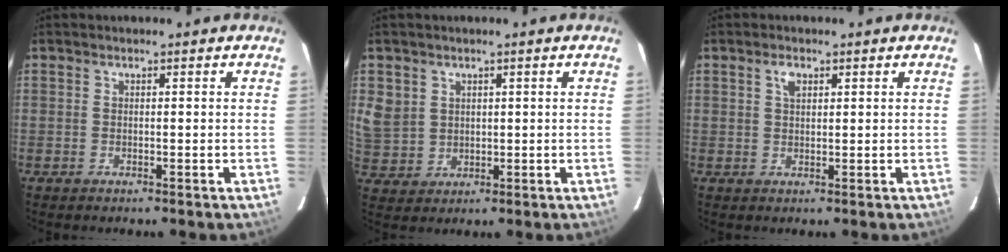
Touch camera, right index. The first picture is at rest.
{"total": 7.3, "force": [2.1, 6.6, 2.4], "torque": [-0.054, 0.007, 0.058]}
{"total": 2.2, "force": [1.0, 1.2, 1.5], "torque": [-0.028, 0.006, 0.018]}